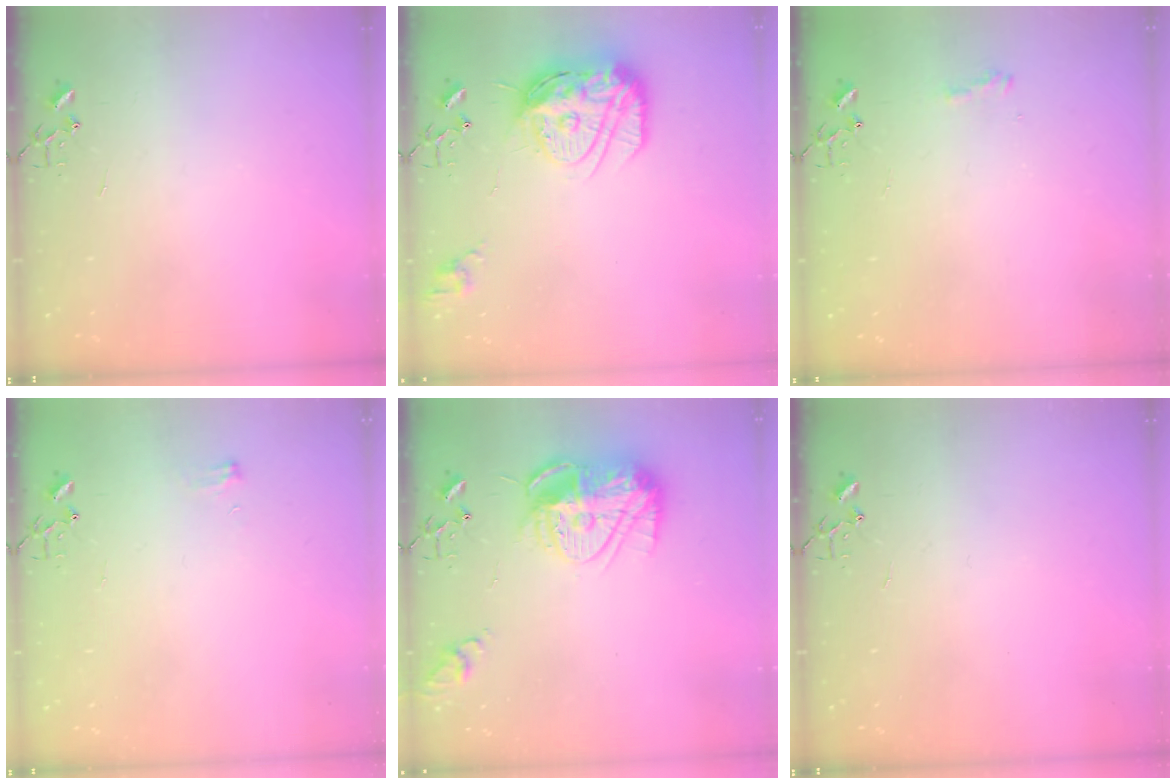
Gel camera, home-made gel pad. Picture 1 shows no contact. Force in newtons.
{"total": 19.4, "press": 19.4, "slide": 1.7}
{"total": 6.8, "press": 6.8, "slide": 0.6}
{"total": 5.3, "press": 5.3, "slide": 0.8}
{"total": 15.5, "press": 15.4, "slide": 1.4}
{"total": 0.0}